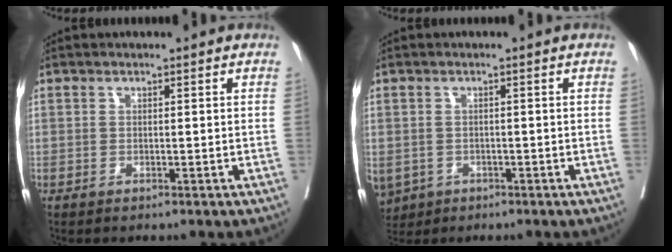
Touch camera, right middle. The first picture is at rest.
{"total": 7.5, "force": [-3.3, 6.2, 2.7], "torque": [-0.078, -0.002, -0.044]}